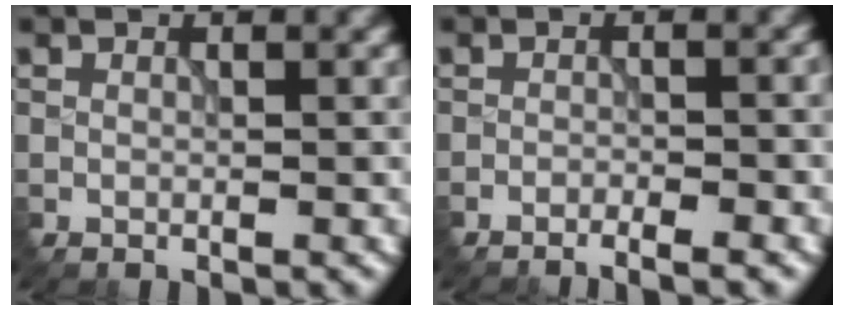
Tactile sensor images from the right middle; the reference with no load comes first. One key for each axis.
{"total": 2.5, "fx": -2.0, "fy": 0.1, "fz": 1.6, "tx": -0.018, "ty": 0.010, "tz": -0.031}